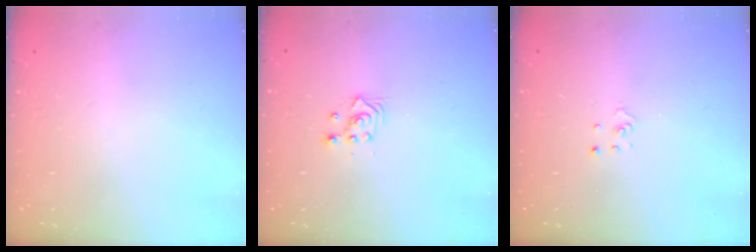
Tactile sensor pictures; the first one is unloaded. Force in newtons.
{"total": 2.3, "press": 2.3, "slide": 0.3}
{"total": 1.1, "press": 1.1, "slide": 0.1}